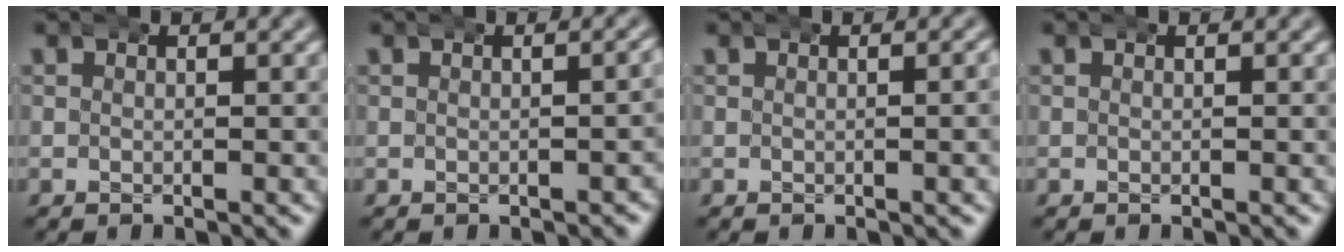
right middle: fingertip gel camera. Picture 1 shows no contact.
{"total": 1.3, "force": [-0.4, 0.7, 1.1], "torque": [-0.007, 0.009, -0.007]}
{"total": 1.0, "force": [0.4, 0.1, 0.9], "torque": [-0.009, 0.012, 0.001]}
{"total": 0.0}